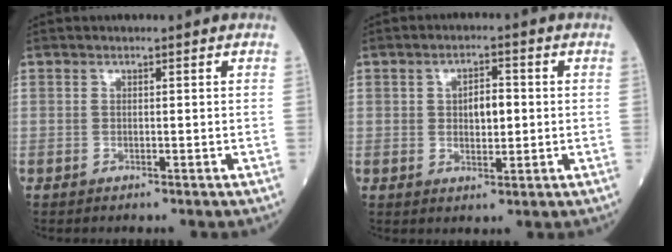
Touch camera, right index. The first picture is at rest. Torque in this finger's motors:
{"motor_torque": [0.08, -0.02, 0.04, 0.04]}